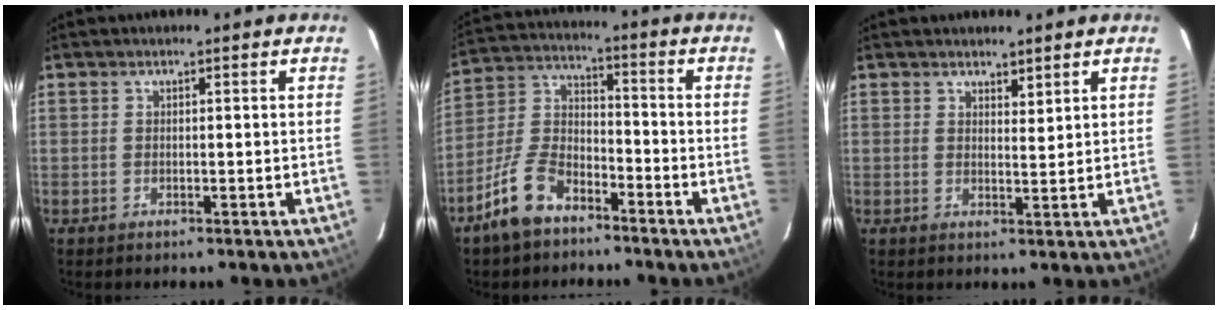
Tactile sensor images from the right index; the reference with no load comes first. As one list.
[{"total": 9.7, "force": [-6.7, 4.9, 5.0], "torque": [-0.122, 0.006, -0.135]}, {"total": 2.0, "force": [1.7, 0.5, 0.8], "torque": [-0.014, -0.005, 0.030]}]